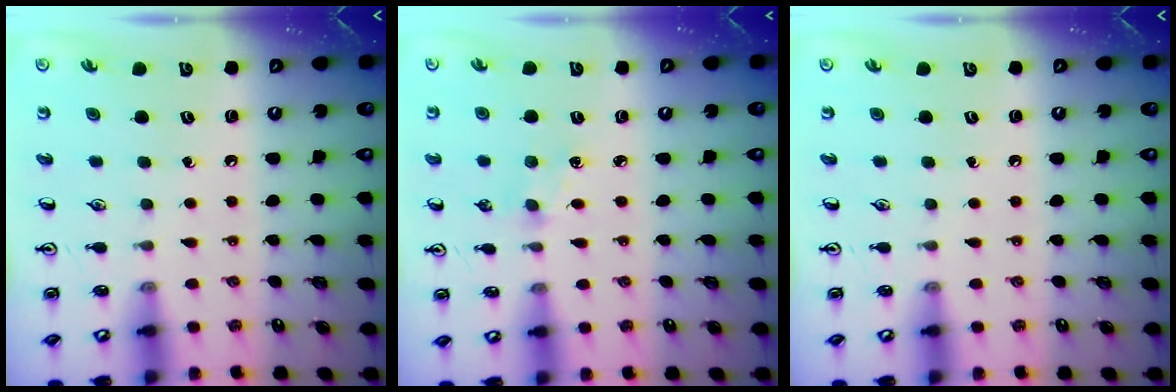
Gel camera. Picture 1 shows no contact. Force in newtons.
{"total": 2.9, "press": 2.9, "slide": 0.4}
{"total": 0.0}